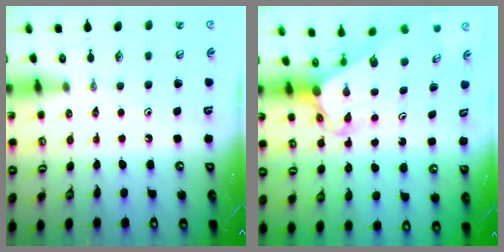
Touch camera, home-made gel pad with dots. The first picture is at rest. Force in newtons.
{"total": 4.6, "press": 4.5, "slide": 0.4}